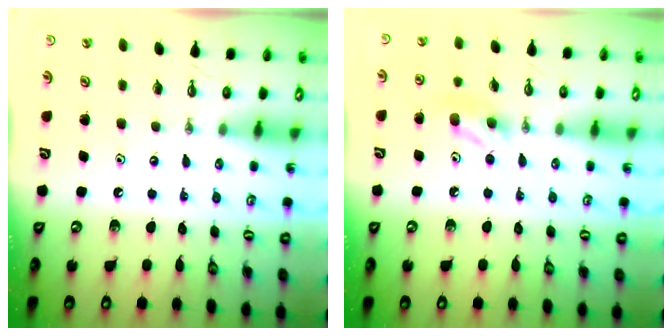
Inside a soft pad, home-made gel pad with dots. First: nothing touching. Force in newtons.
{"total": 8.6, "press": 8.2, "slide": 2.4}